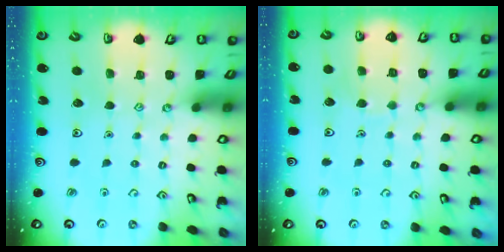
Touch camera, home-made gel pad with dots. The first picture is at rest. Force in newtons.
{"total": 4.1, "press": 4.1, "slide": 0.3}